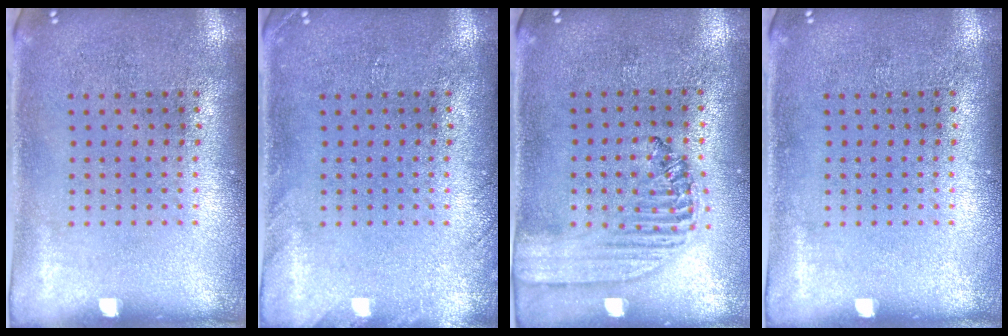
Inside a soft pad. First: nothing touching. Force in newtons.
{"total": 1.1, "press": 1.1, "slide": 0.1}
{"total": 1.5, "press": 1.4, "slide": 0.5}
{"total": 0.0}